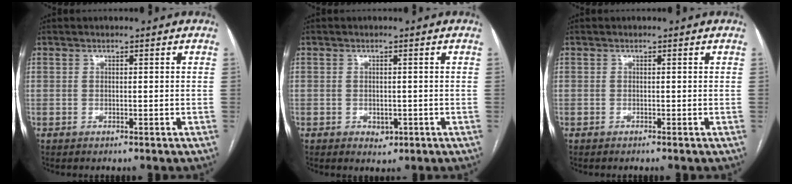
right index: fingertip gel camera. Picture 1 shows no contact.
{"total": 2.0, "force": [-0.8, 1.4, 1.1], "torque": [-0.011, 0.002, -0.002]}
{"total": 0.0}